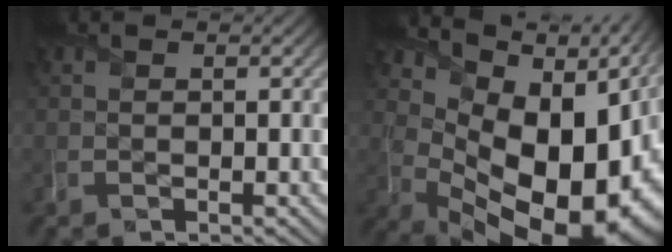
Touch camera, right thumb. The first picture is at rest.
{"total": 19.3, "force": [1.5, 12.5, 14.6], "torque": [-0.191, -0.032, 0.079]}